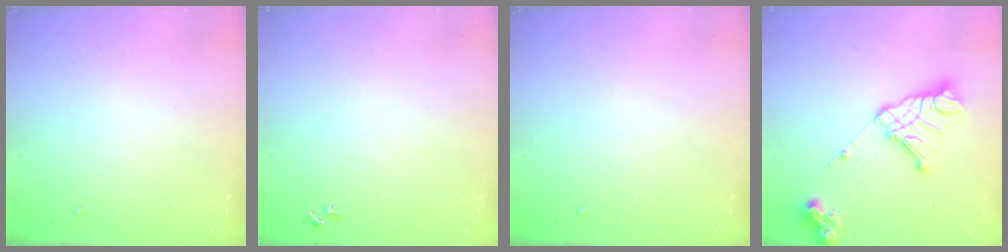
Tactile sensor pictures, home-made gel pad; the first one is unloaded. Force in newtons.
{"total": 2.7, "press": 2.7, "slide": 0.3}
{"total": 0.0}
{"total": 18.6, "press": 18.5, "slide": 2.1}